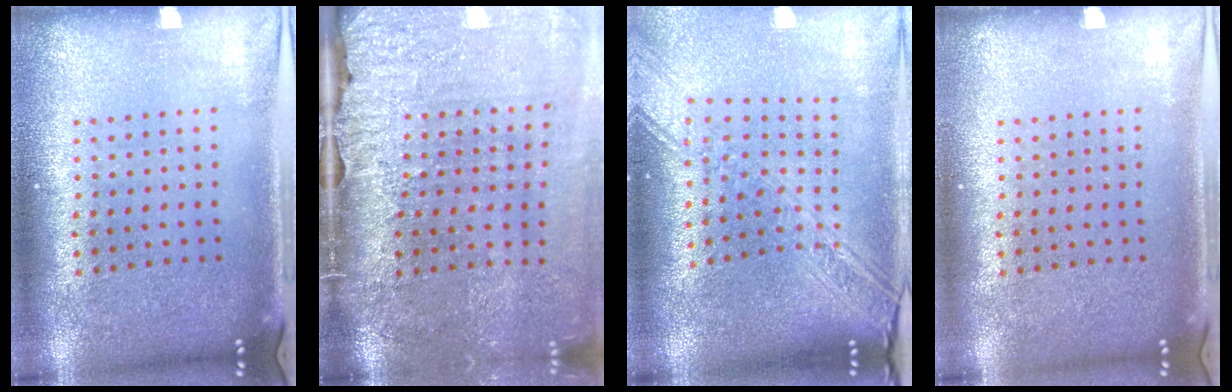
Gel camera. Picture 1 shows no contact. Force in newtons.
{"total": 3.8, "press": 3.3, "slide": 1.9}
{"total": 2.7, "press": 2.1, "slide": 1.7}
{"total": 0.0}